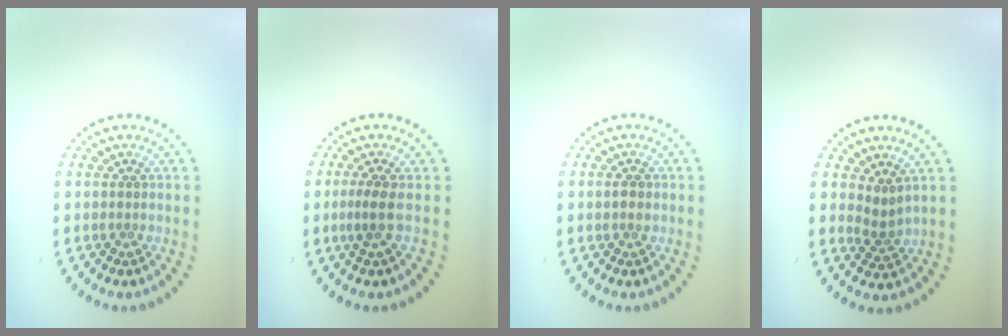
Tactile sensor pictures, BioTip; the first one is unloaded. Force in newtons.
{"total": 1.8, "press": 1.3, "slide": 1.2}
{"total": 1.2, "press": 1.2, "slide": 0.2}
{"total": 1.8, "press": 1.2, "slide": 1.4}